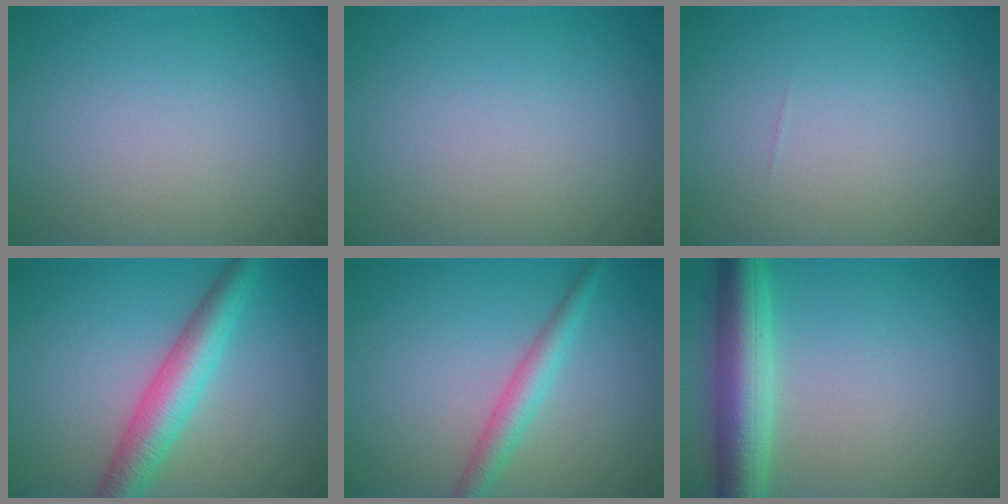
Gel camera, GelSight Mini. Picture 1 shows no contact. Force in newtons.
{"total": 0.0}
{"total": 0.0}
{"total": 5.4, "press": 5.4, "slide": 0.1}
{"total": 2.9, "press": 2.9, "slide": 0.1}
{"total": 6.6, "press": 6.6, "slide": 0.1}